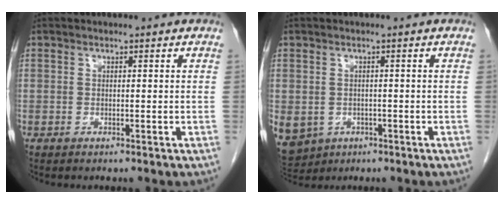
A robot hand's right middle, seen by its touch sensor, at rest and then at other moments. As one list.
[{"total": 13.7, "force": [-5.4, 11.4, 5.3], "torque": [-0.170, -0.011, -0.065]}]